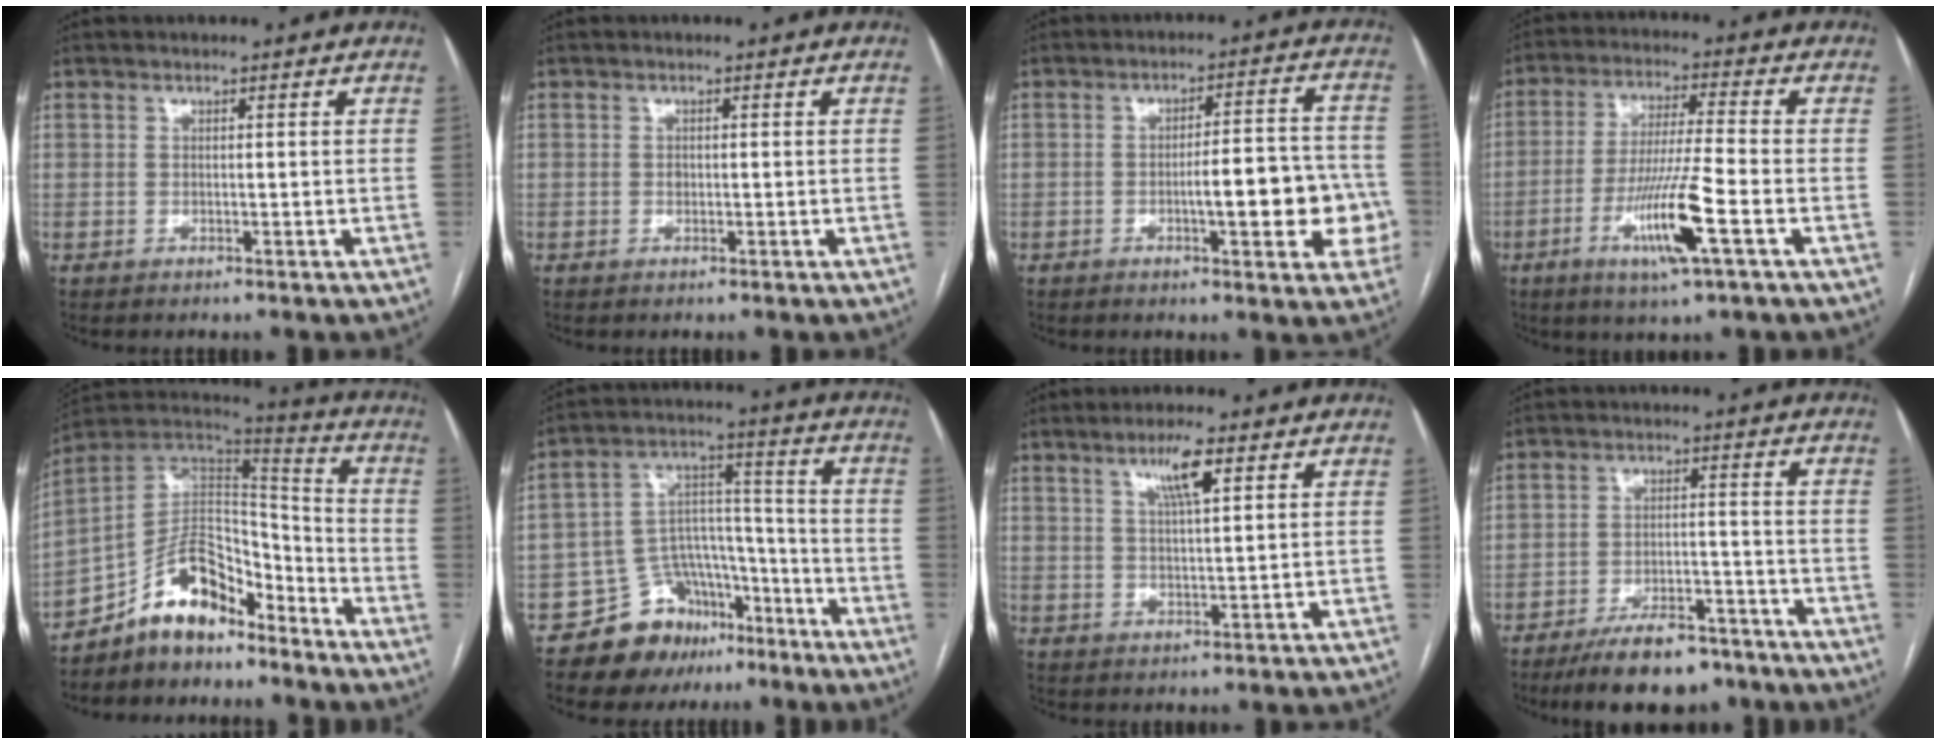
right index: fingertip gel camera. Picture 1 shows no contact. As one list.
[{"total": 0.6, "force": [-0.1, 0.4, 0.4], "torque": [-0.009, 0.001, -0.003]}, {"total": 11.1, "force": [-3.1, 2.7, 10.3], "torque": [-0.122, 0.028, -0.035]}, {"total": 11.4, "force": [-4.4, -0.3, 10.5], "torque": [-0.205, -0.016, -0.083]}, {"total": 13.0, "force": [-9.8, 5.5, 6.6], "torque": [-0.109, 0.038, -0.177]}, {"total": 12.4, "force": [-8.7, 8.1, 3.6], "torque": [-0.052, 0.071, -0.137]}, {"total": 5.1, "force": [2.7, 0.4, 4.4], "torque": [-0.078, 0.001, 0.047]}, {"total": 10.8, "force": [-8.5, 4.1, 5.3], "torque": [-0.081, 0.004, -0.138]}]